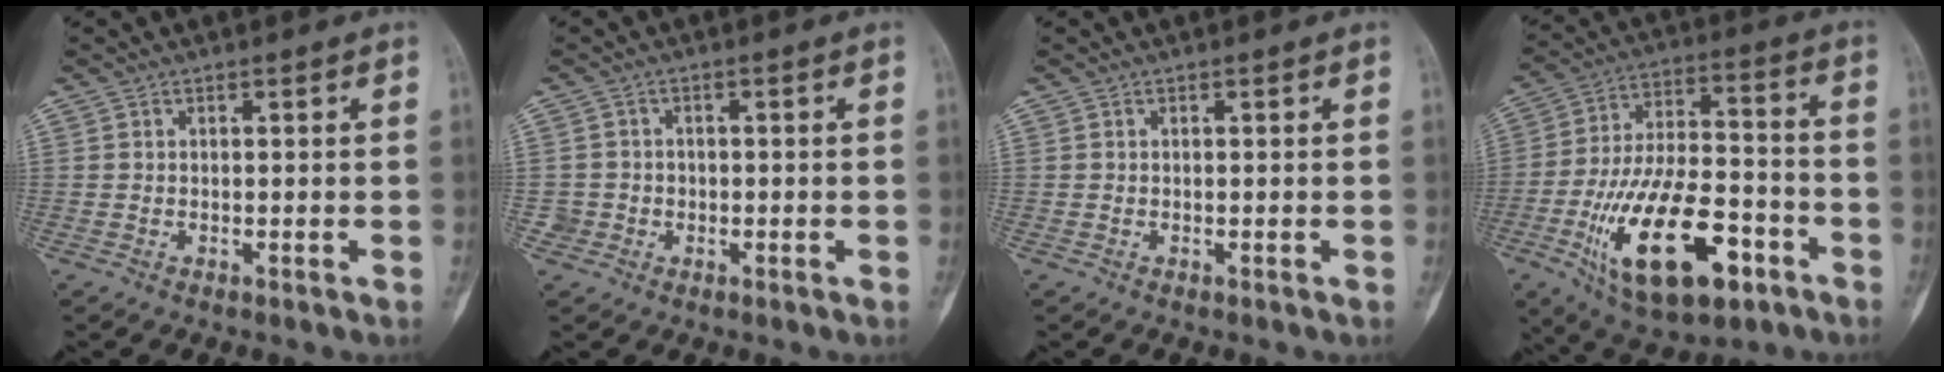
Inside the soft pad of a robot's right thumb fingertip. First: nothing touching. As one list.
[{"total": 2.5, "force": [-0.5, 2.4, -0.2], "torque": [0.022, 0.010, -0.012]}, {"total": 0.0}, {"total": 23.4, "force": [-9.6, 10.9, 18.3], "torque": [-0.314, 0.042, -0.152]}]